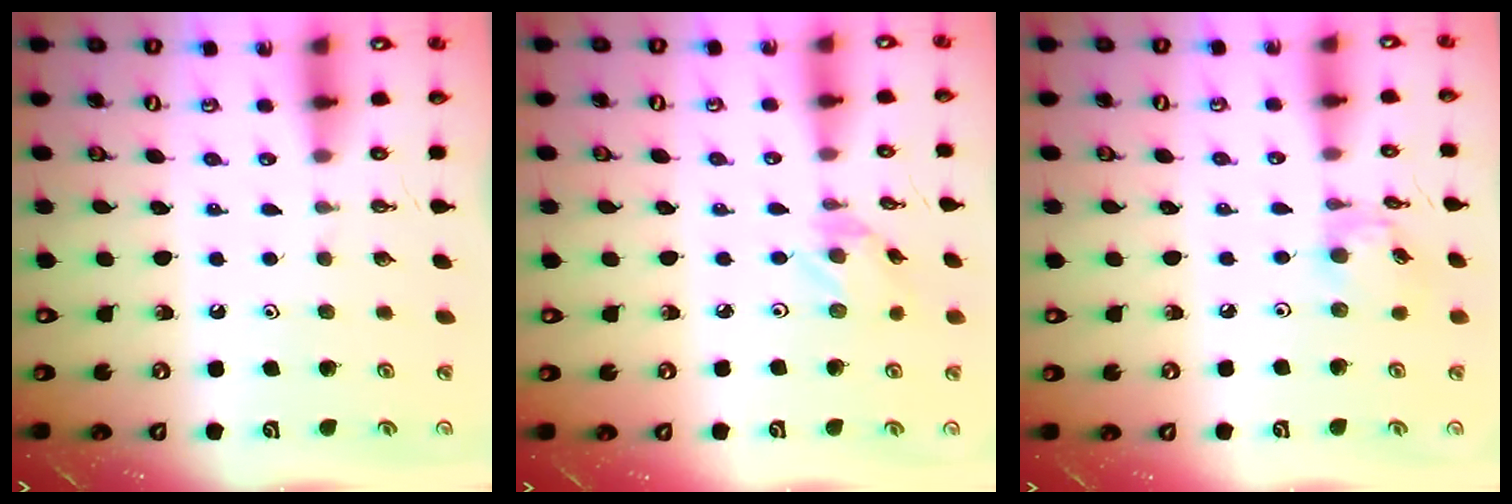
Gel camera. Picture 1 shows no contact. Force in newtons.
{"total": 1.3, "press": 1.3, "slide": 0.1}
{"total": 7.4, "press": 7.4, "slide": 0.4}